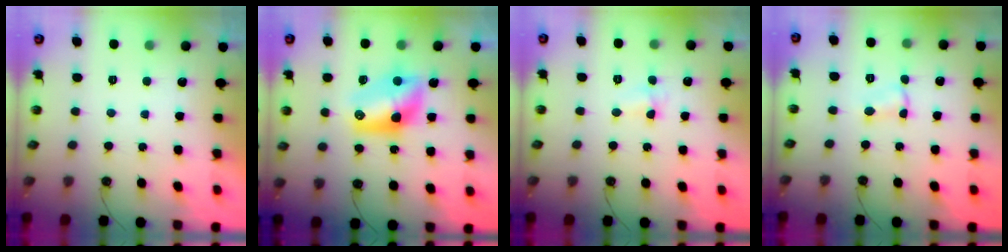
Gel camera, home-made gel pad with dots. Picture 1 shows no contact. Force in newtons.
{"total": 11.0, "press": 11.0, "slide": 0.8}
{"total": 3.9, "press": 3.8, "slide": 0.6}
{"total": 2.5, "press": 2.5, "slide": 0.4}